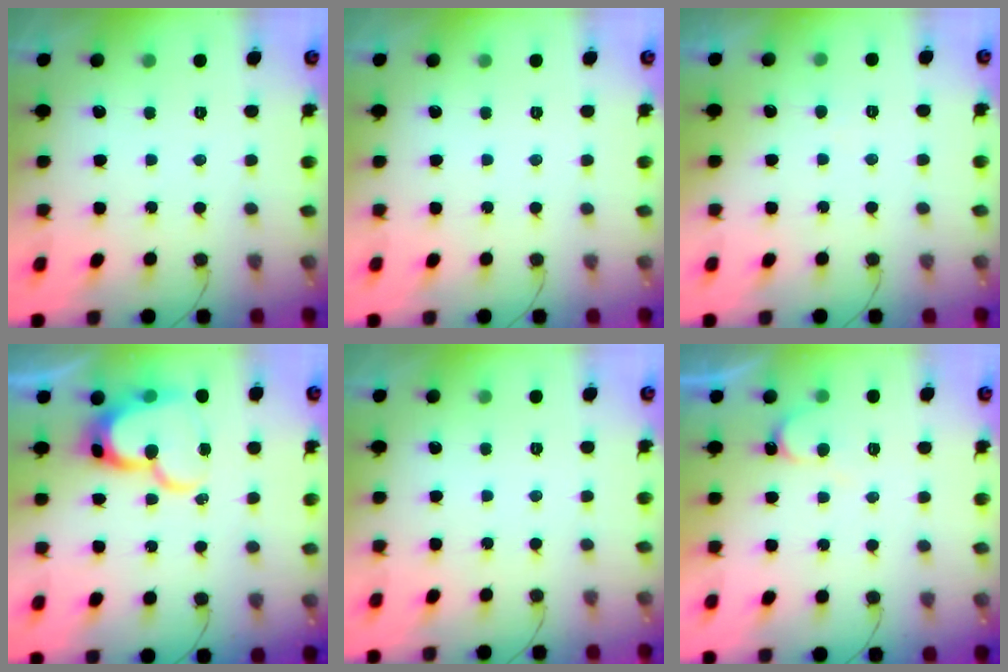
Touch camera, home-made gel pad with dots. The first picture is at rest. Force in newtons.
{"total": 0.0}
{"total": 3.3, "press": 3.3, "slide": 0.2}
{"total": 16.3, "press": 16.2, "slide": 1.2}
{"total": 0.0}
{"total": 5.0, "press": 5.0, "slide": 0.4}